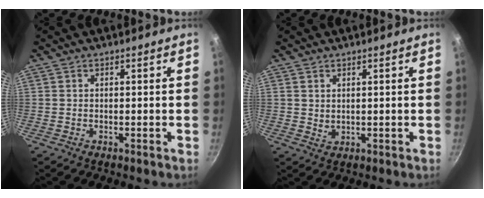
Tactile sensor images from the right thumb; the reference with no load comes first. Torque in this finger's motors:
{"motor_torque": [-0.56, 0.29, -0.03, 0.73, -0.01]}